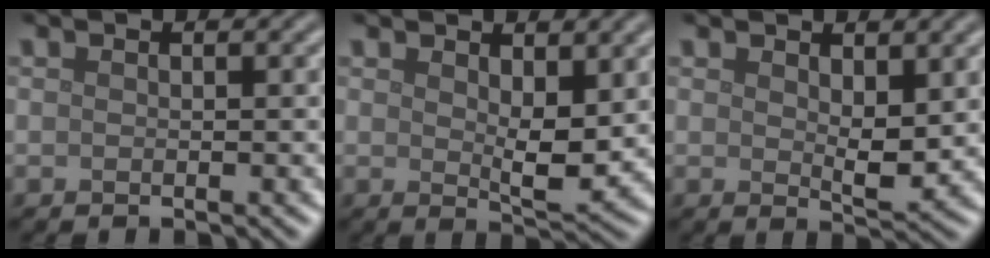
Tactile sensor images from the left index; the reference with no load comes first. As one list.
[{"total": 3.6, "force": [1.2, 1.5, 3.1], "torque": [-0.052, -0.008, 0.023]}, {"total": 2.8, "force": [1.1, 1.2, 2.3], "torque": [-0.041, -0.007, 0.021]}]